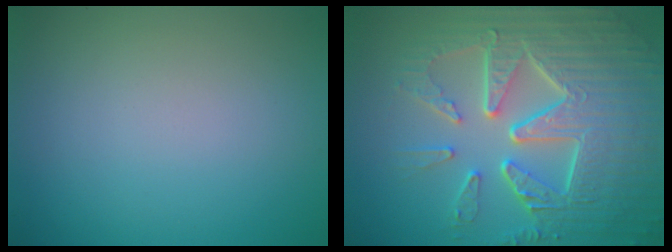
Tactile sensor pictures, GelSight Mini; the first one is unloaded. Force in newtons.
{"total": 9.7, "press": 6.5, "slide": 7.2}